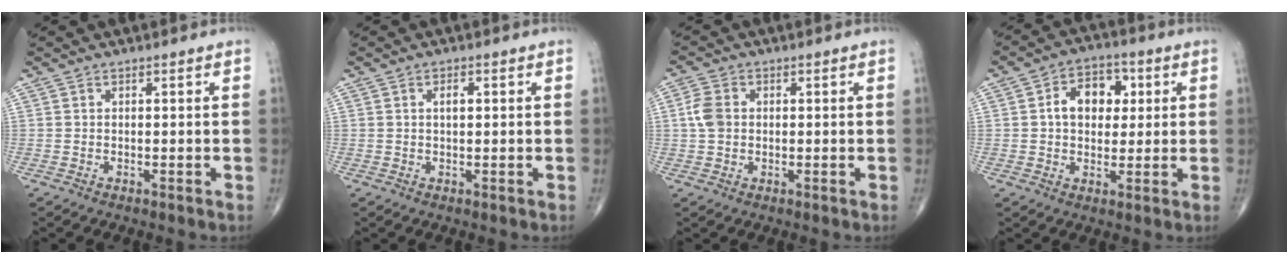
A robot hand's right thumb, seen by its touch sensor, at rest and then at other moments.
{"total": 1.6, "force": [0.4, 0.7, 1.4], "torque": [-0.020, -0.002, 0.005]}
{"total": 4.2, "force": [0.3, 3.3, 2.7], "torque": [-0.054, 0.006, 0.001]}
{"total": 9.1, "force": [1.7, 6.5, 6.2], "torque": [-0.063, 0.012, 0.022]}